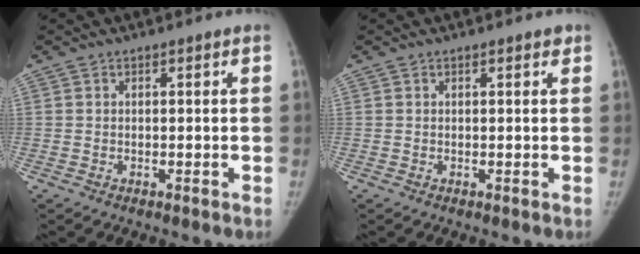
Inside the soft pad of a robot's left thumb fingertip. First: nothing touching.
{"total": 0.6, "force": [0.4, 0.3, 0.3], "torque": [-0.001, -0.001, 0.002]}